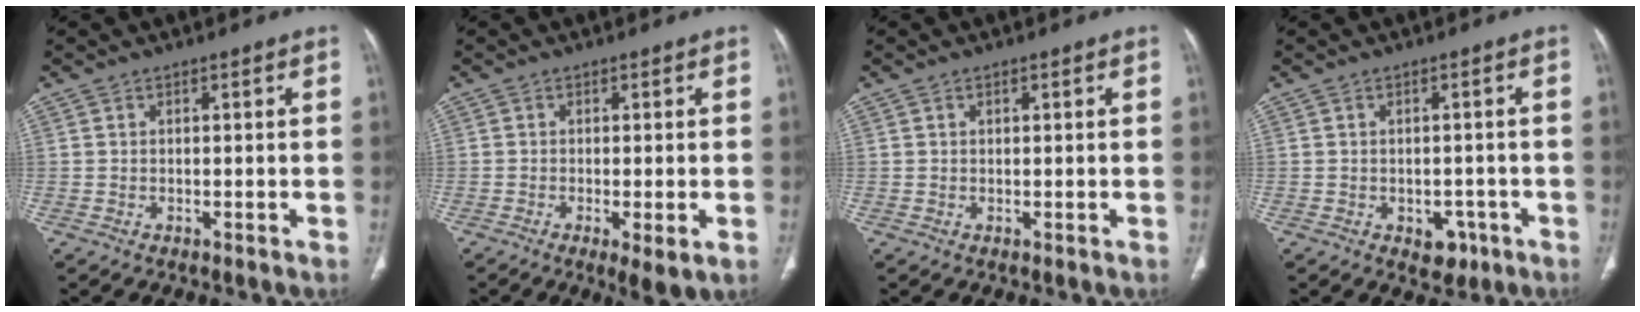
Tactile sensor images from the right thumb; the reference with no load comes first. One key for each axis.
{"total": 4.9, "fx": -1.6, "fy": 1.1, "fz": 4.5, "tx": -0.079, "ty": -0.017, "tz": -0.026}
{"total": 0.6, "fx": 0.3, "fy": 0.4, "fz": 0.4, "tx": -0.003, "ty": 0.001, "tz": 0.005}
{"total": 4.2, "fx": -1.9, "fy": 2.9, "fz": 2.3, "tx": -0.007, "ty": 0.008, "tz": -0.016}